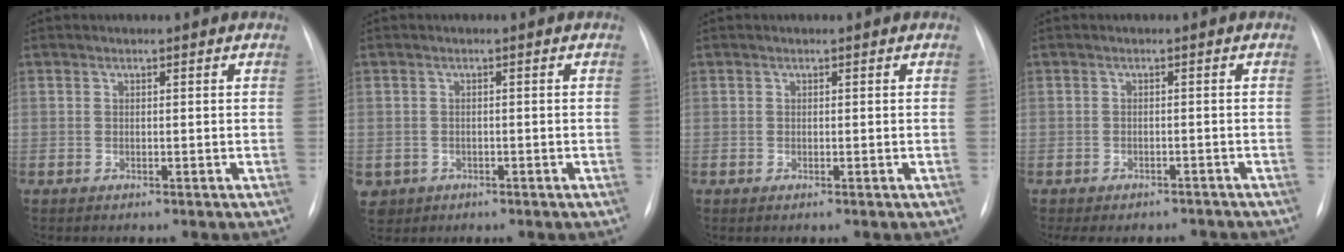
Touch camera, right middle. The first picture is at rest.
{"total": 3.4, "force": [-1.5, 3.0, 0.5], "torque": [-0.007, 0.003, -0.020]}
{"total": 0.0}
{"total": 8.3, "force": [-7.3, 3.5, 1.9], "torque": [-0.022, 0.007, -0.084]}